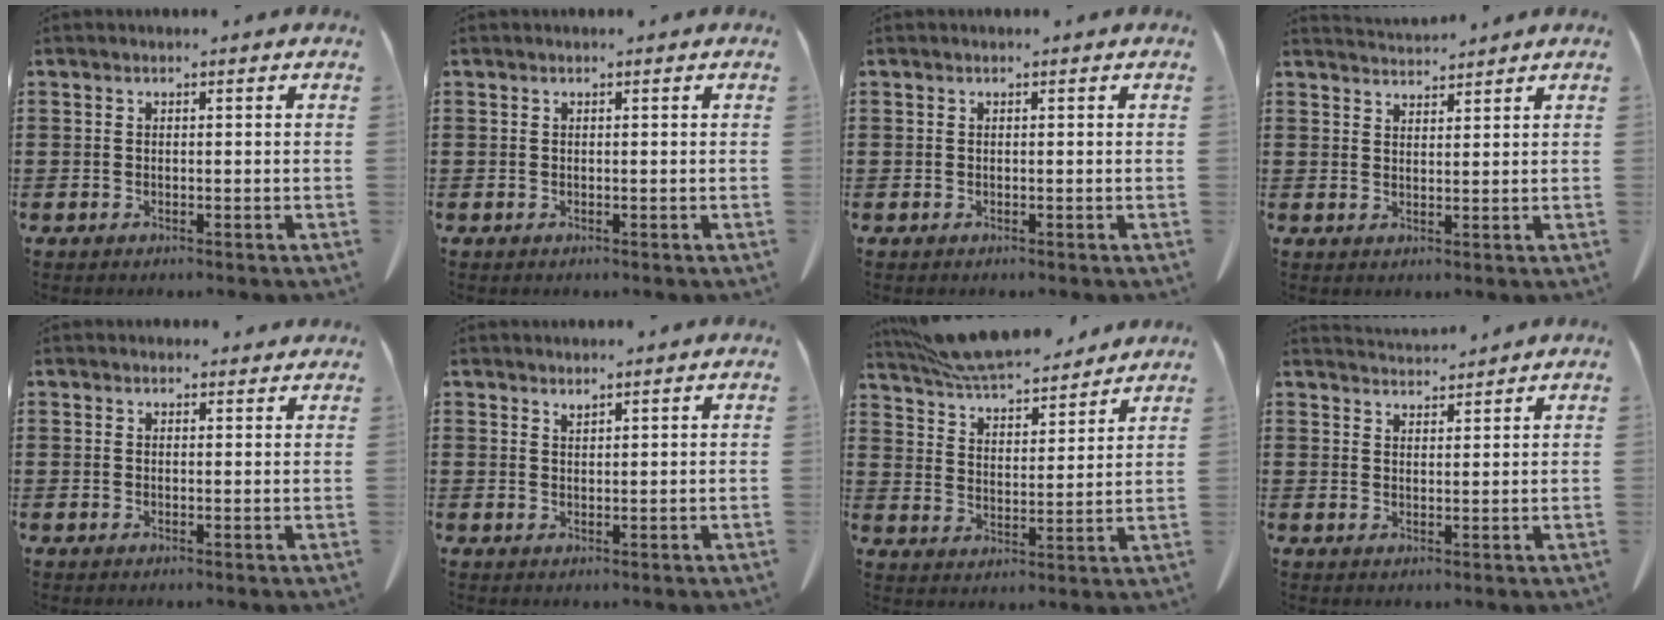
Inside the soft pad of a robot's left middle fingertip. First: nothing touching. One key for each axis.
{"total": 0.0}
{"total": 0.0}
{"total": 2.6, "fx": 2.6, "fy": 0.0, "fz": 0.0, "tx": -0.009, "ty": -0.007, "tz": 0.050}
{"total": 1.6, "fx": 1.5, "fy": 0.6, "fz": 0.3, "tx": -0.001, "ty": 0.000, "tz": 0.028}
{"total": 1.4, "fx": 1.4, "fy": 0.0, "fz": 0.1, "tx": -0.005, "ty": -0.001, "tz": 0.026}
{"total": 7.8, "fx": 7.4, "fy": 1.3, "fz": 2.2, "tx": -0.073, "ty": -0.037, "tz": 0.133}
{"total": 3.0, "fx": 2.9, "fy": 0.0, "fz": 0.2, "tx": -0.012, "ty": -0.009, "tz": 0.055}